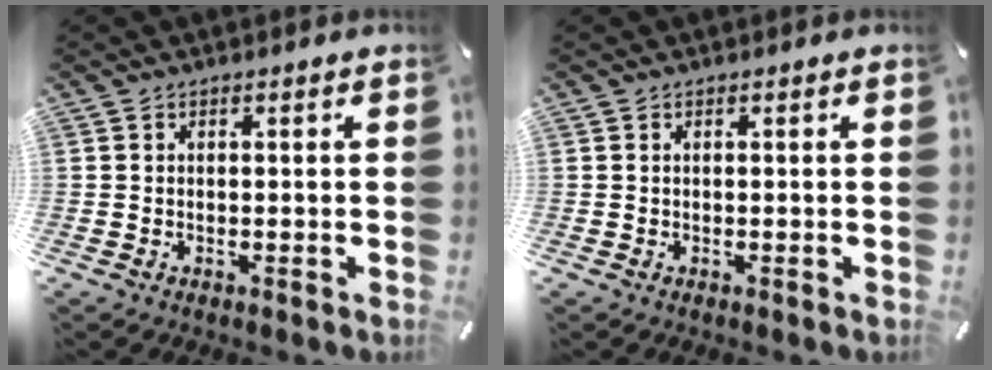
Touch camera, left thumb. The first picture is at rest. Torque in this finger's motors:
{"motor_torque": [0.15, 0.02, -0.07, -0.01, 0.10]}